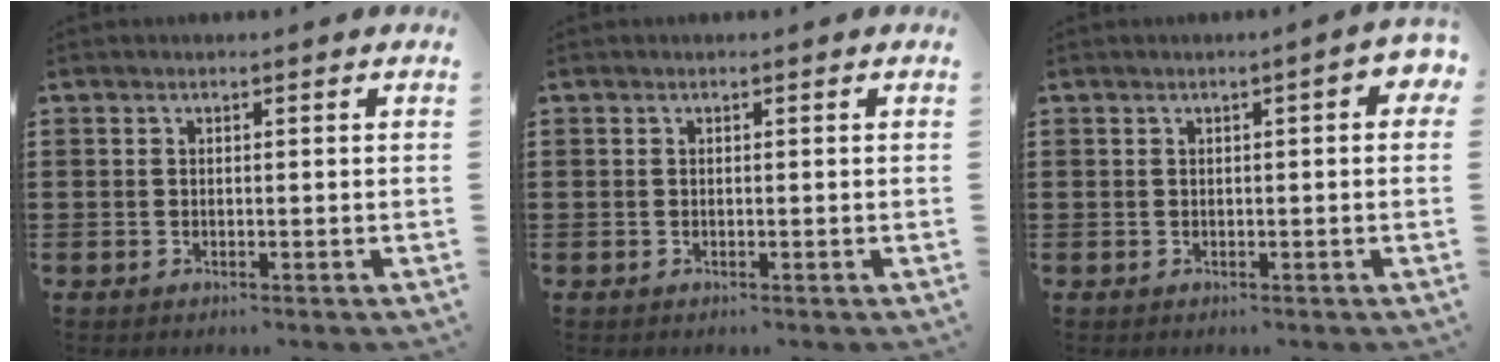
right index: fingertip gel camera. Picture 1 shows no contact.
{"total": 0.0}
{"total": 1.4, "force": [0.1, 0.2, 1.3], "torque": [-0.026, 0.000, 0.002]}